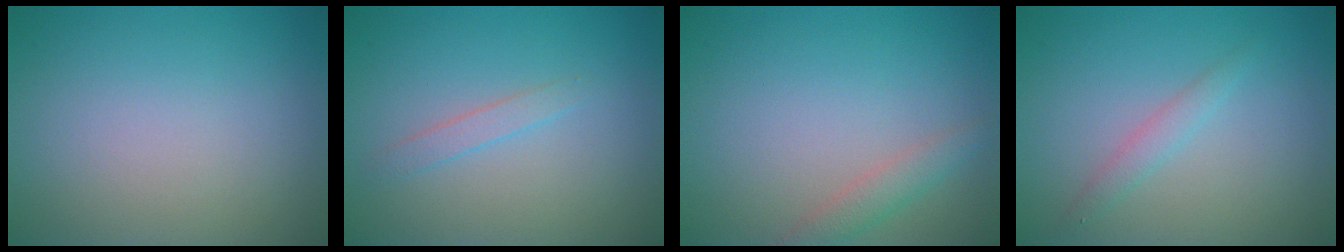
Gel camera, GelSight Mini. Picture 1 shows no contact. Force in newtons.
{"total": 1.2, "press": 1.2, "slide": 0.1}
{"total": 1.8, "press": 1.8, "slide": 0.1}
{"total": 1.4, "press": 1.4, "slide": 0.0}